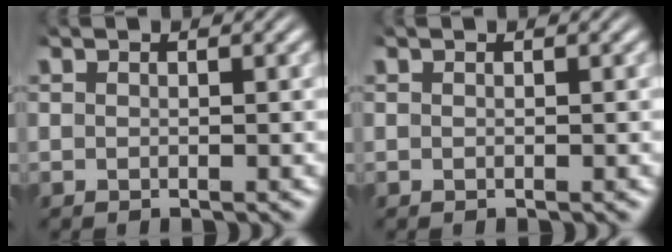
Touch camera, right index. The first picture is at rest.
{"total": 0.0}